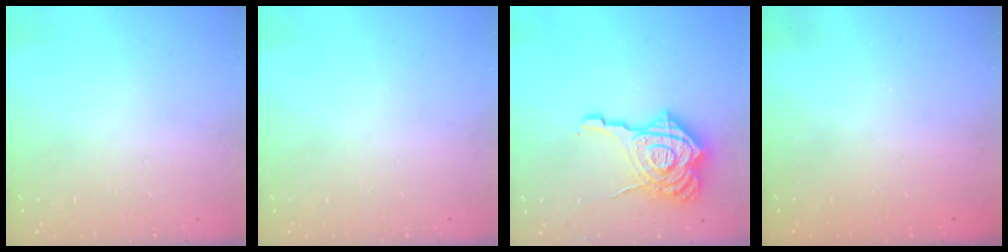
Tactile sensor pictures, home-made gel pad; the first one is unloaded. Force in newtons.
{"total": 0.0}
{"total": 23.2, "press": 23.0, "slide": 2.5}
{"total": 2.3, "press": 2.2, "slide": 0.7}